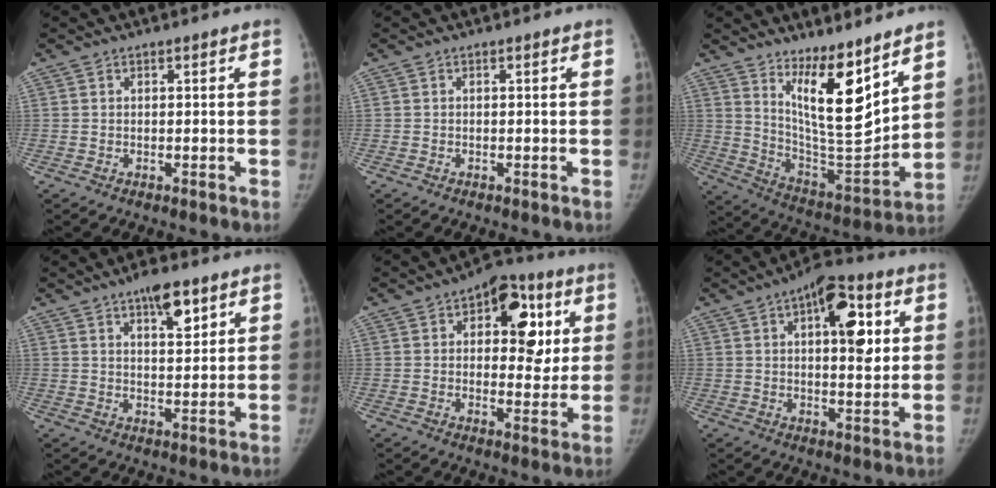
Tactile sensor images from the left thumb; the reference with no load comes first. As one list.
[{"total": 0.0}, {"total": 16.4, "force": [9.9, 4.6, 12.3], "torque": [-0.166, -0.087, 0.187]}, {"total": 7.6, "force": [4.5, 2.9, 5.5], "torque": [-0.065, -0.024, 0.067]}, {"total": 14.5, "force": [4.4, 8.3, 11.0], "torque": [-0.088, 0.001, 0.057]}, {"total": 13.1, "force": [4.1, 5.9, 10.9], "torque": [-0.120, -0.001, 0.054]}]